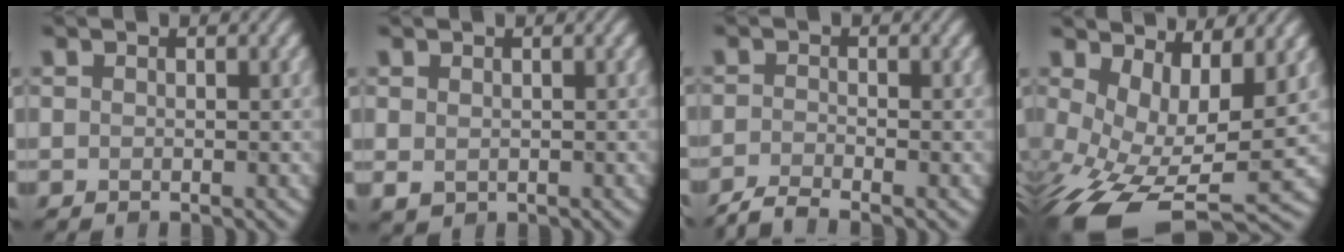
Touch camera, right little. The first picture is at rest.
{"total": 1.0, "force": [0.2, 0.7, 0.6], "torque": [-0.016, -0.004, 0.009]}
{"total": 2.6, "force": [-2.1, 0.3, 1.5], "torque": [-0.027, -0.005, -0.052]}
{"total": 10.0, "force": [-1.7, 4.7, 8.7], "torque": [-0.171, -0.035, -0.016]}